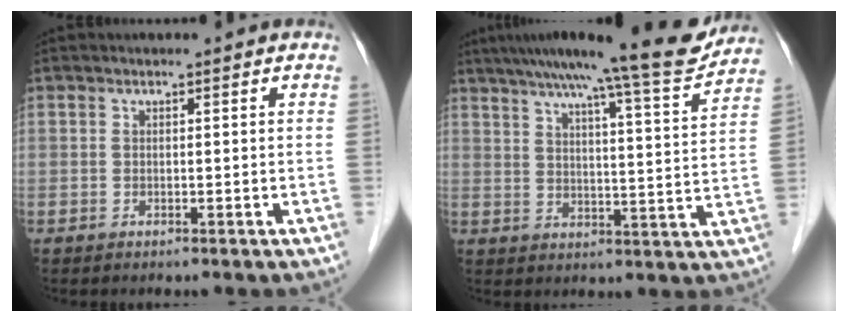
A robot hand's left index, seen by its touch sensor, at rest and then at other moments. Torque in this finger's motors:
{"motor_torque": [1.04, -1.10, 0.71, 0.15]}